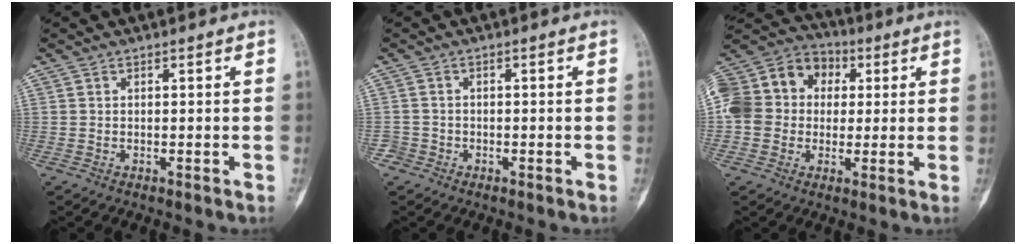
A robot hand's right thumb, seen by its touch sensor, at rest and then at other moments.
{"total": 2.0, "force": [-1.2, 1.5, -0.4], "torque": [0.016, 0.010, -0.030]}
{"total": 19.1, "force": [2.1, 16.0, 10.2], "torque": [-0.199, 0.051, 0.035]}